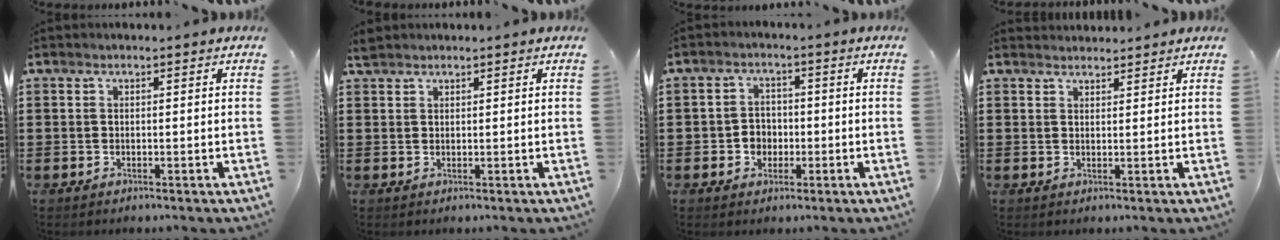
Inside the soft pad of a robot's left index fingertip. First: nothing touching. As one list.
[{"total": 1.4, "force": [1.2, 0.4, 0.5], "torque": [-0.013, 0.001, 0.024]}, {"total": 3.3, "force": [-0.9, 2.8, 1.4], "torque": [-0.035, 0.004, -0.021]}, {"total": 1.7, "force": [1.6, 0.4, -0.1], "torque": [-0.002, 0.003, 0.033]}]